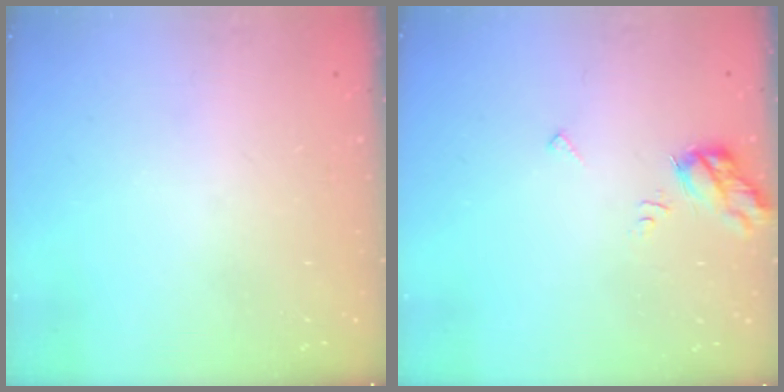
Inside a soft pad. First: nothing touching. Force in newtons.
{"total": 6.6, "press": 6.6, "slide": 0.3}